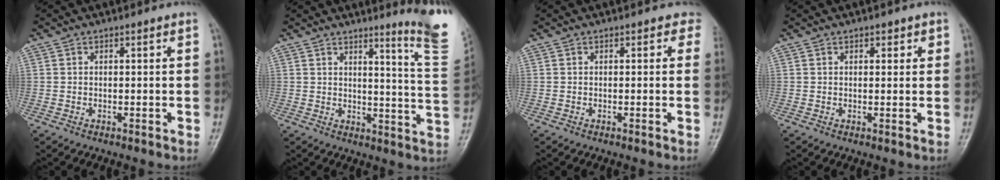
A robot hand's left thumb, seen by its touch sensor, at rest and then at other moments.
{"total": 12.1, "force": [8.5, -0.1, 8.6], "torque": [-0.100, -0.081, 0.096]}
{"total": 1.3, "force": [0.5, 1.1, 0.4], "torque": [0.026, 0.002, -0.006]}
{"total": 1.8, "force": [0.9, 1.1, 1.1], "torque": [-0.002, -0.002, 0.011]}